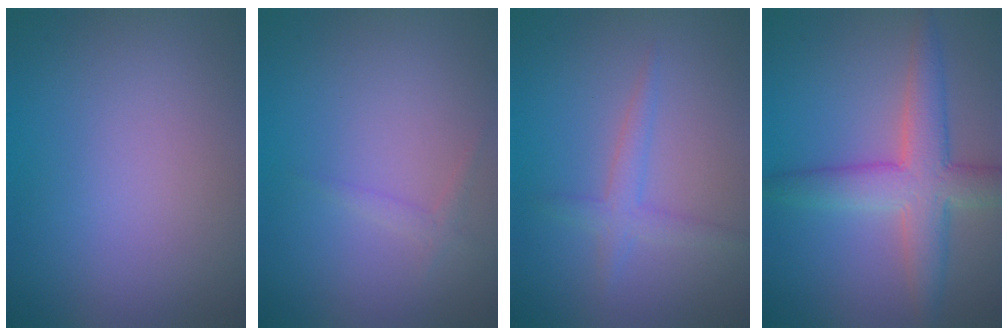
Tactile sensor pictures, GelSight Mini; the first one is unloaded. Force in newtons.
{"total": 0.9, "press": 0.9, "slide": 0.1}
{"total": 2.0, "press": 2.0, "slide": 0.1}
{"total": 5.7, "press": 5.7, "slide": 0.1}